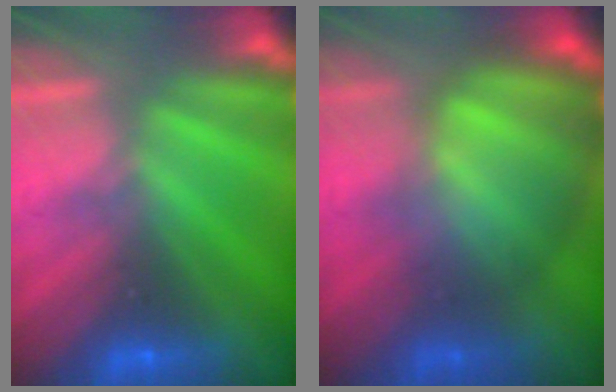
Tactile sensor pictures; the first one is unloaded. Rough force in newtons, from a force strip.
{"total": 8.0}